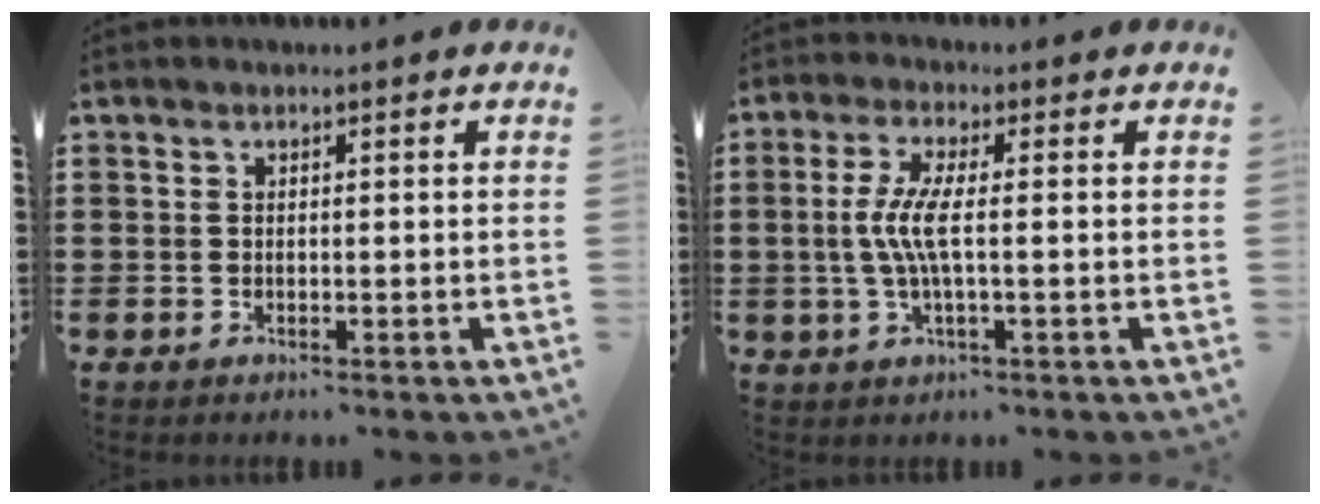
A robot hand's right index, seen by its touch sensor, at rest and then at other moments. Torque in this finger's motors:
{"motor_torque": [1.51, 0.26, 0.46, 0.21]}